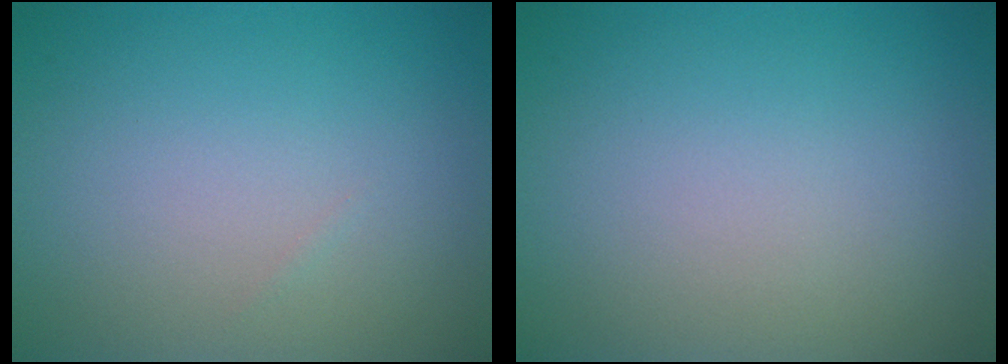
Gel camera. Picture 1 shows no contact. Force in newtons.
{"total": 0.0}